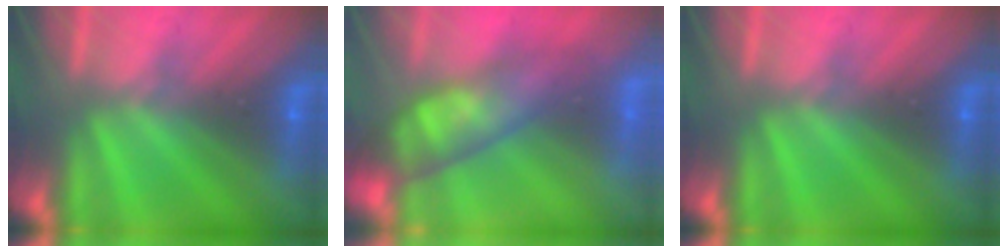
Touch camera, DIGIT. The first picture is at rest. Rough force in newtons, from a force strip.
{"total": 4.5}
{"total": 0.0}